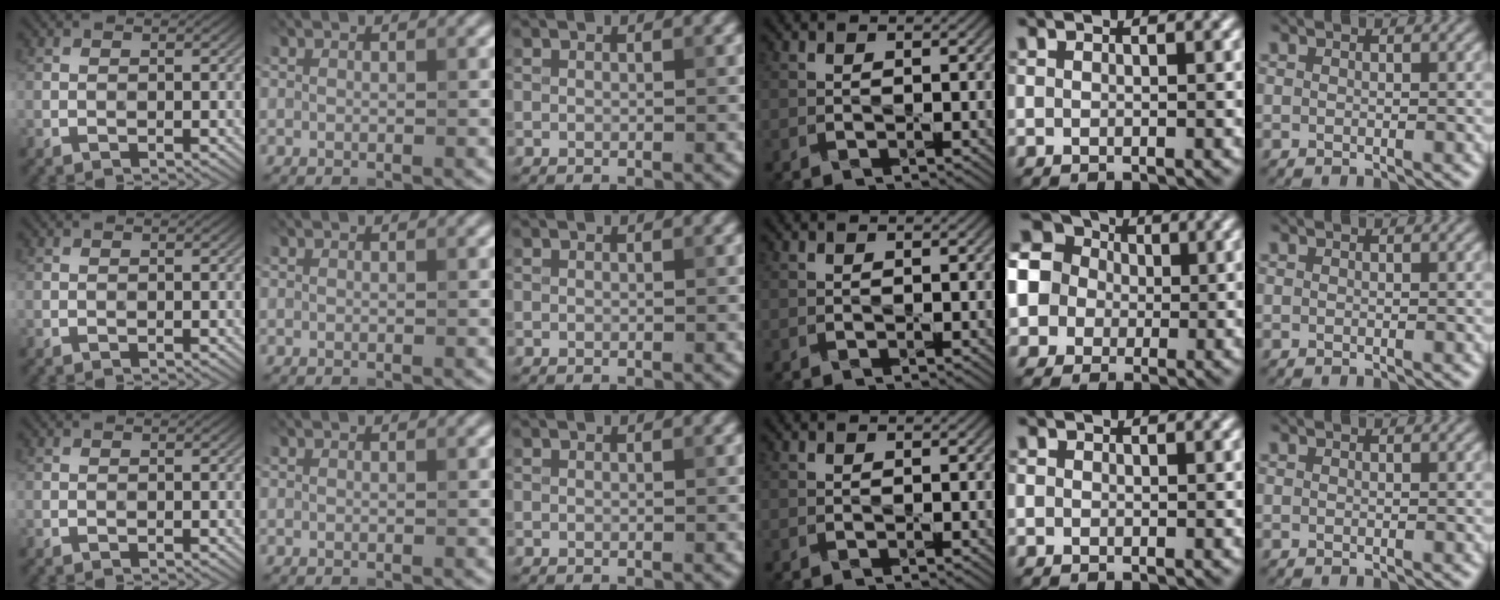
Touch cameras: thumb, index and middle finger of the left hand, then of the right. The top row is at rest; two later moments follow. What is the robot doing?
{"motion": "press", "object": "joystick"}